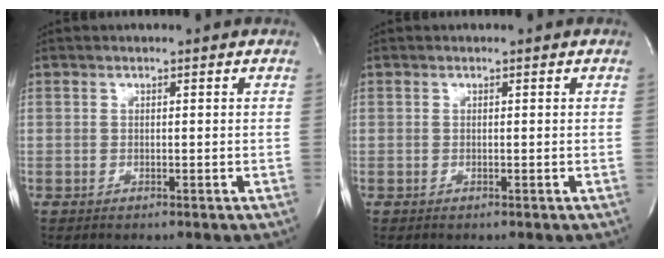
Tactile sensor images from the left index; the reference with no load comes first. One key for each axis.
{"total": 0.0}